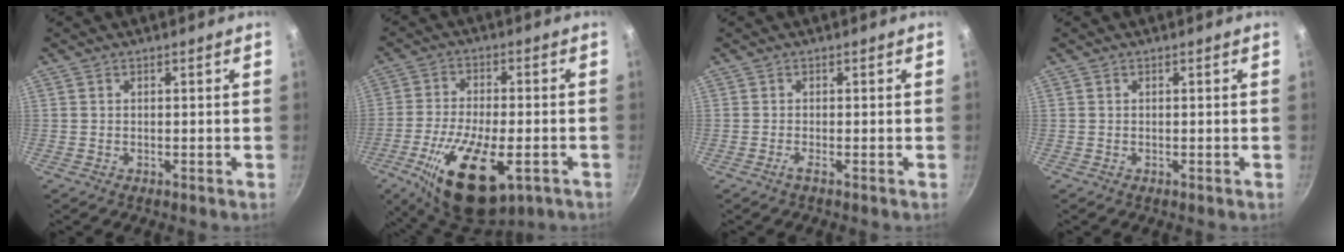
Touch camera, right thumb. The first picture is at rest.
{"total": 18.0, "force": [-7.2, 7.9, 14.5], "torque": [-0.249, 0.007, -0.114]}
{"total": 1.0, "force": [-0.6, -0.2, 0.8], "torque": [-0.021, -0.002, -0.016]}
{"total": 0.0}